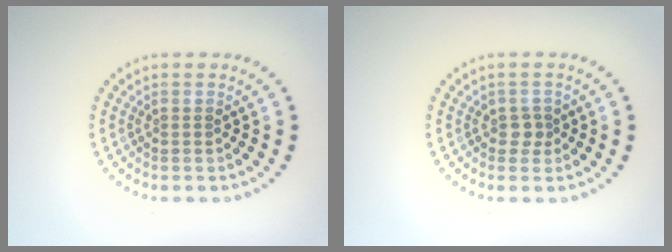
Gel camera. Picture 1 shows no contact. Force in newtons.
{"total": 1.3, "press": 1.1, "slide": 0.5}